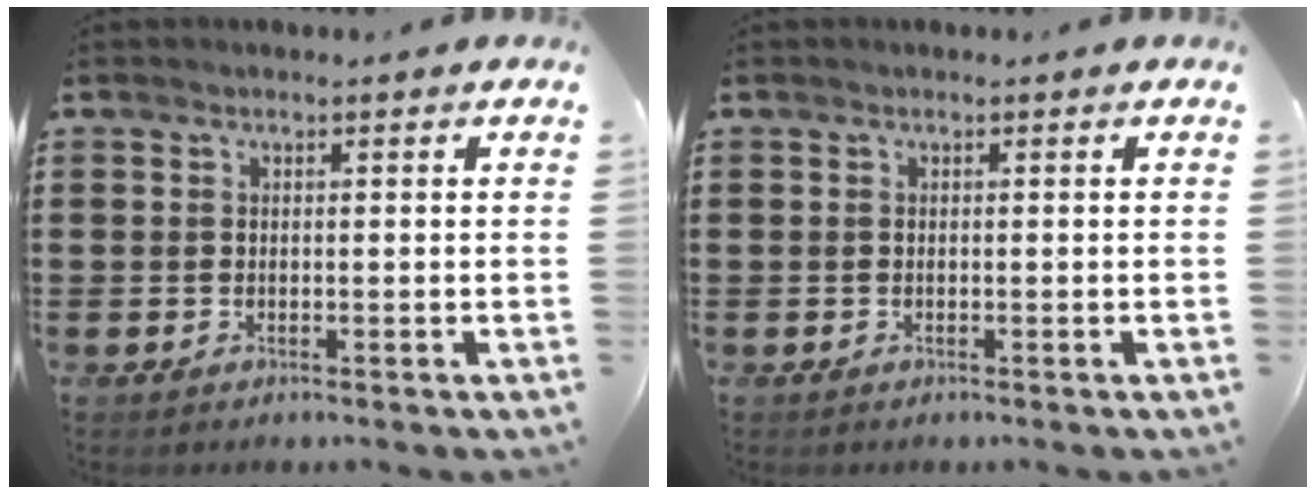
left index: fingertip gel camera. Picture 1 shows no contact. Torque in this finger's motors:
{"motor_torque": [0.00, 0.00, 0.00, 0.00]}